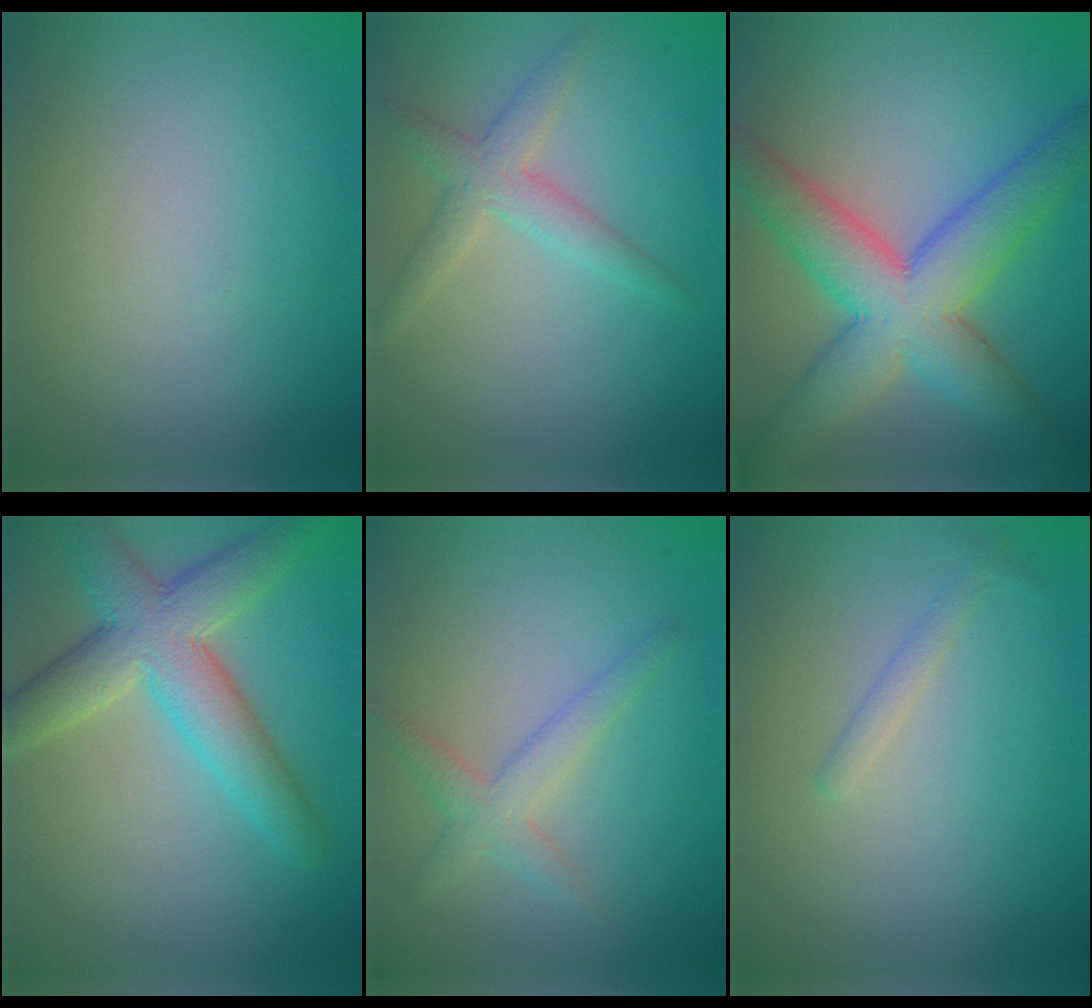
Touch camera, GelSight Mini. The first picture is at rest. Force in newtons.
{"total": 2.7, "press": 2.7, "slide": 0.0}
{"total": 9.2, "press": 9.2, "slide": 0.2}
{"total": 6.9, "press": 6.9, "slide": 0.4}
{"total": 2.6, "press": 2.6, "slide": 0.1}
{"total": 1.1, "press": 1.1, "slide": 0.1}